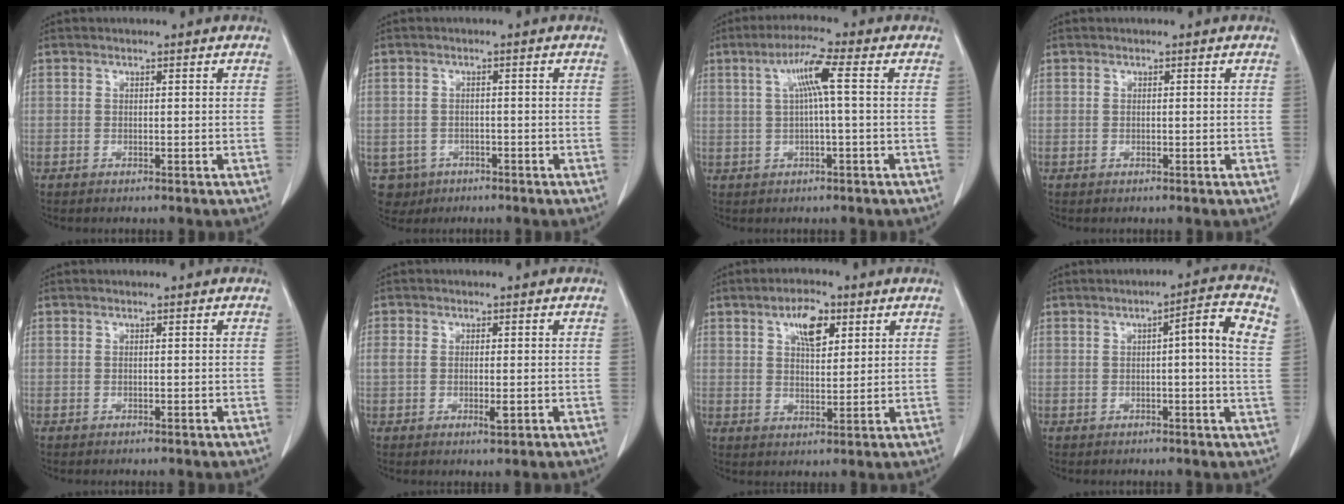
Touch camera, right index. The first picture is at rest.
{"total": 5.5, "force": [-2.6, 4.9, 0.6], "torque": [-0.016, 0.006, -0.034]}
{"total": 6.0, "force": [1.2, 0.2, 5.8], "torque": [-0.111, 0.017, 0.024]}
{"total": 0.0}
{"total": 0.0}
{"total": 4.3, "force": [-0.6, 2.0, 3.7], "torque": [-0.087, 0.006, -0.006]}
{"total": 6.8, "force": [3.2, 3.1, 5.1], "torque": [-0.091, 0.007, 0.056]}
{"total": 7.6, "force": [2.1, 0.6, 7.3], "torque": [-0.103, 0.015, 0.023]}